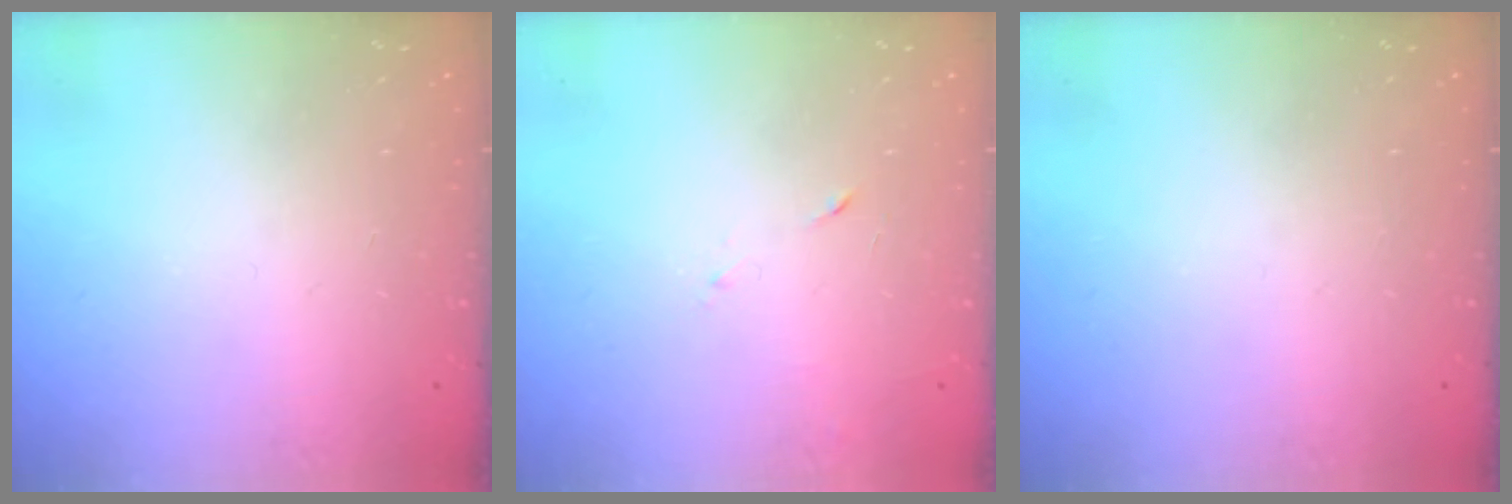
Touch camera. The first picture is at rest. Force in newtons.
{"total": 3.8, "press": 3.7, "slide": 0.9}
{"total": 0.0}